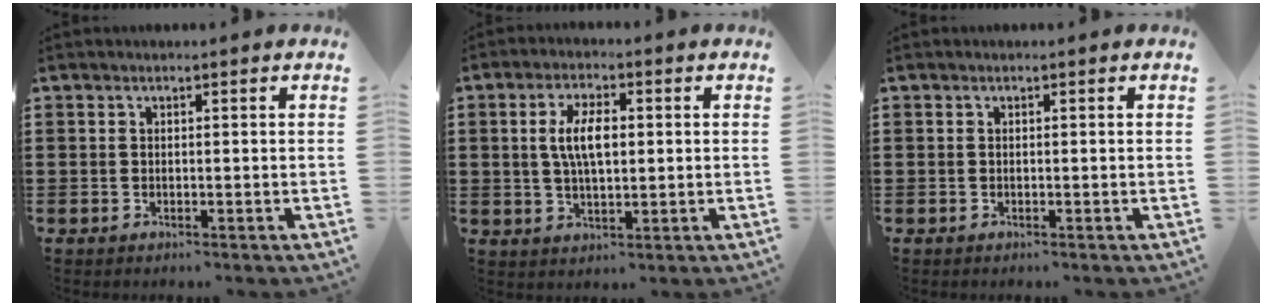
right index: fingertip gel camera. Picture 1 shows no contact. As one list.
[{"total": 6.3, "force": [0.8, 2.6, 5.7], "torque": [-0.114, 0.010, 0.011]}, {"total": 0.0}]